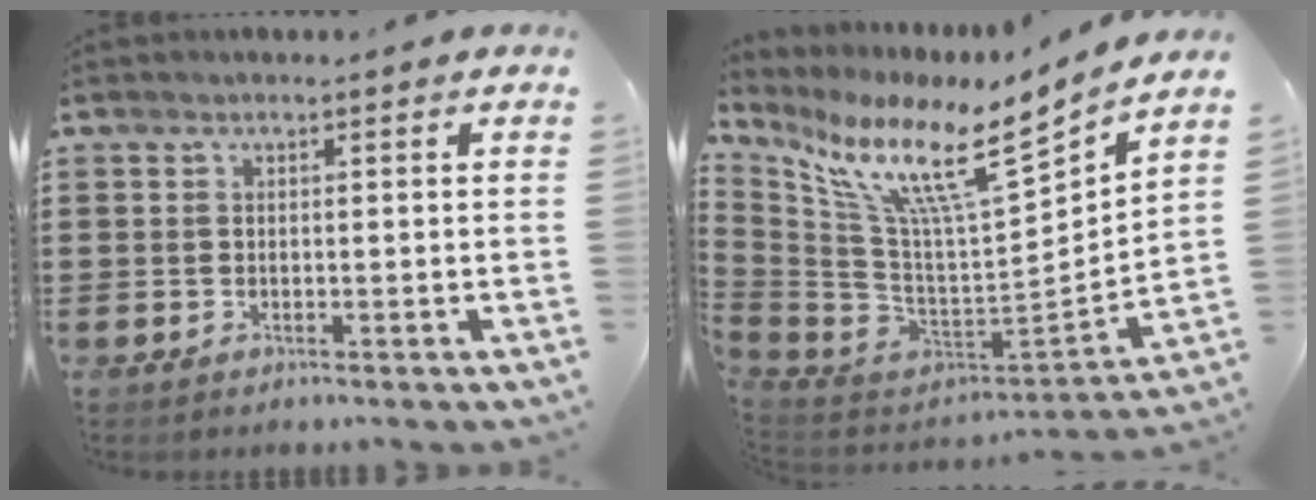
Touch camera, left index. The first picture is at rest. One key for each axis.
{"total": 13.8, "fx": 8.4, "fy": 2.6, "fz": 10.7, "tx": -0.230, "ty": -0.059, "tz": 0.135}